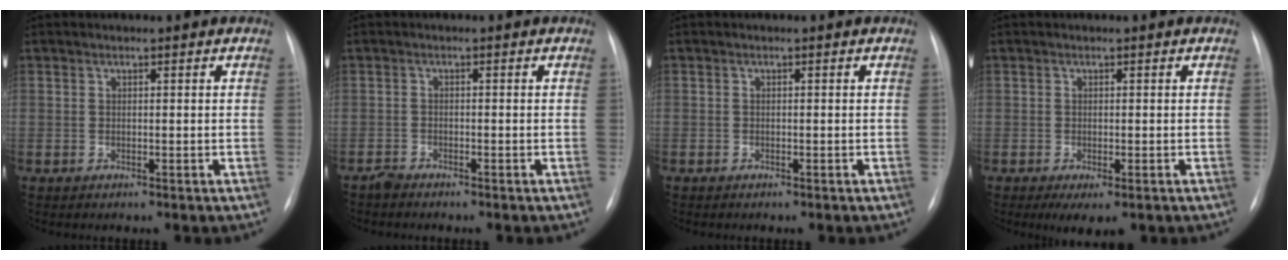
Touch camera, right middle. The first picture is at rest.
{"total": 1.3, "force": [-1.2, 0.3, 0.1], "torque": [-0.006, -0.001, -0.023]}
{"total": 0.6, "force": [-0.4, 0.4, 0.0], "torque": [-0.006, 0.004, -0.008]}
{"total": 3.6, "force": [-2.0, 1.2, 2.7], "torque": [-0.035, -0.006, -0.024]}